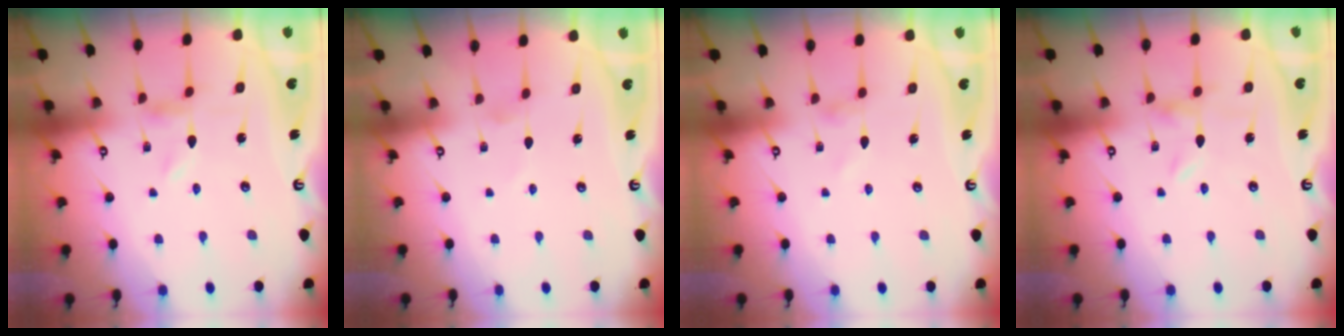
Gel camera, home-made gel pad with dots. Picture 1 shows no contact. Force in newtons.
{"total": 0.0}
{"total": 0.0}
{"total": 0.0}